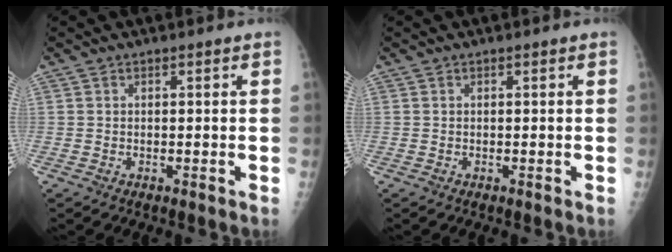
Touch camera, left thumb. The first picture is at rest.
{"total": 0.0}